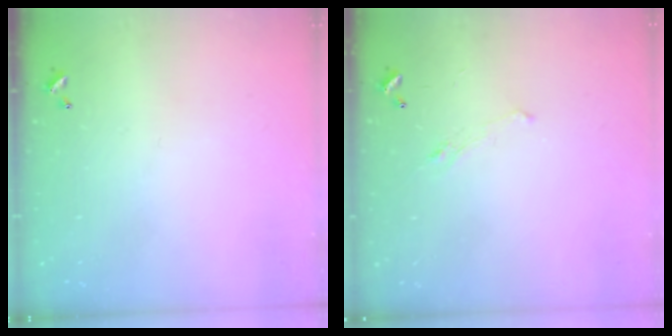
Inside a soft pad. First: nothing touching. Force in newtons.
{"total": 0.8, "press": 0.1, "slide": 0.8}